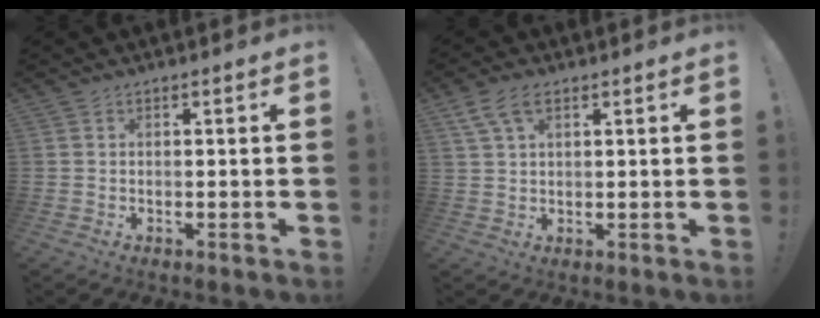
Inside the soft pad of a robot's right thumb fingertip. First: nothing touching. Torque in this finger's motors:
{"motor_torque": [0.01, 0.01, 0.15, 0.16, 0.00]}